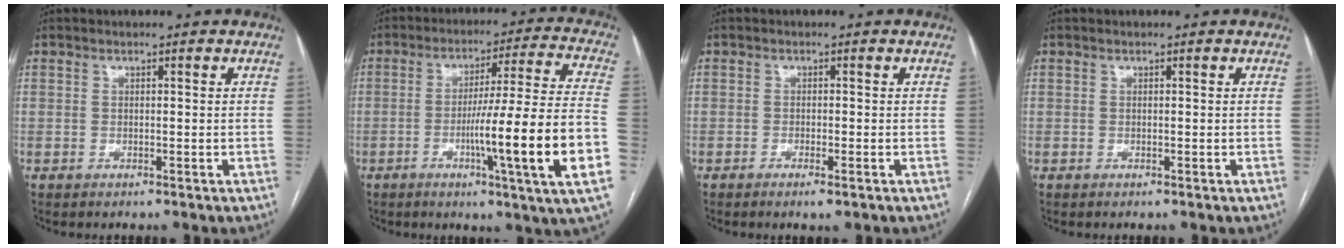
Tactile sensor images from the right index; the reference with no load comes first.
{"total": 18.5, "force": [-5.0, -1.7, 17.8], "torque": [-0.252, -0.003, -0.080]}
{"total": 1.8, "force": [-1.2, 0.3, 1.4], "torque": [-0.022, -0.002, -0.016]}
{"total": 0.0}